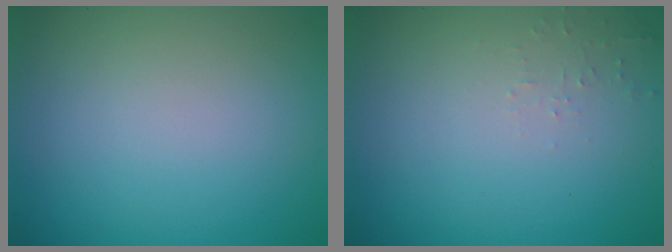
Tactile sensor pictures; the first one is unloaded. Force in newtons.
{"total": 0.8, "press": 0.7, "slide": 0.1}